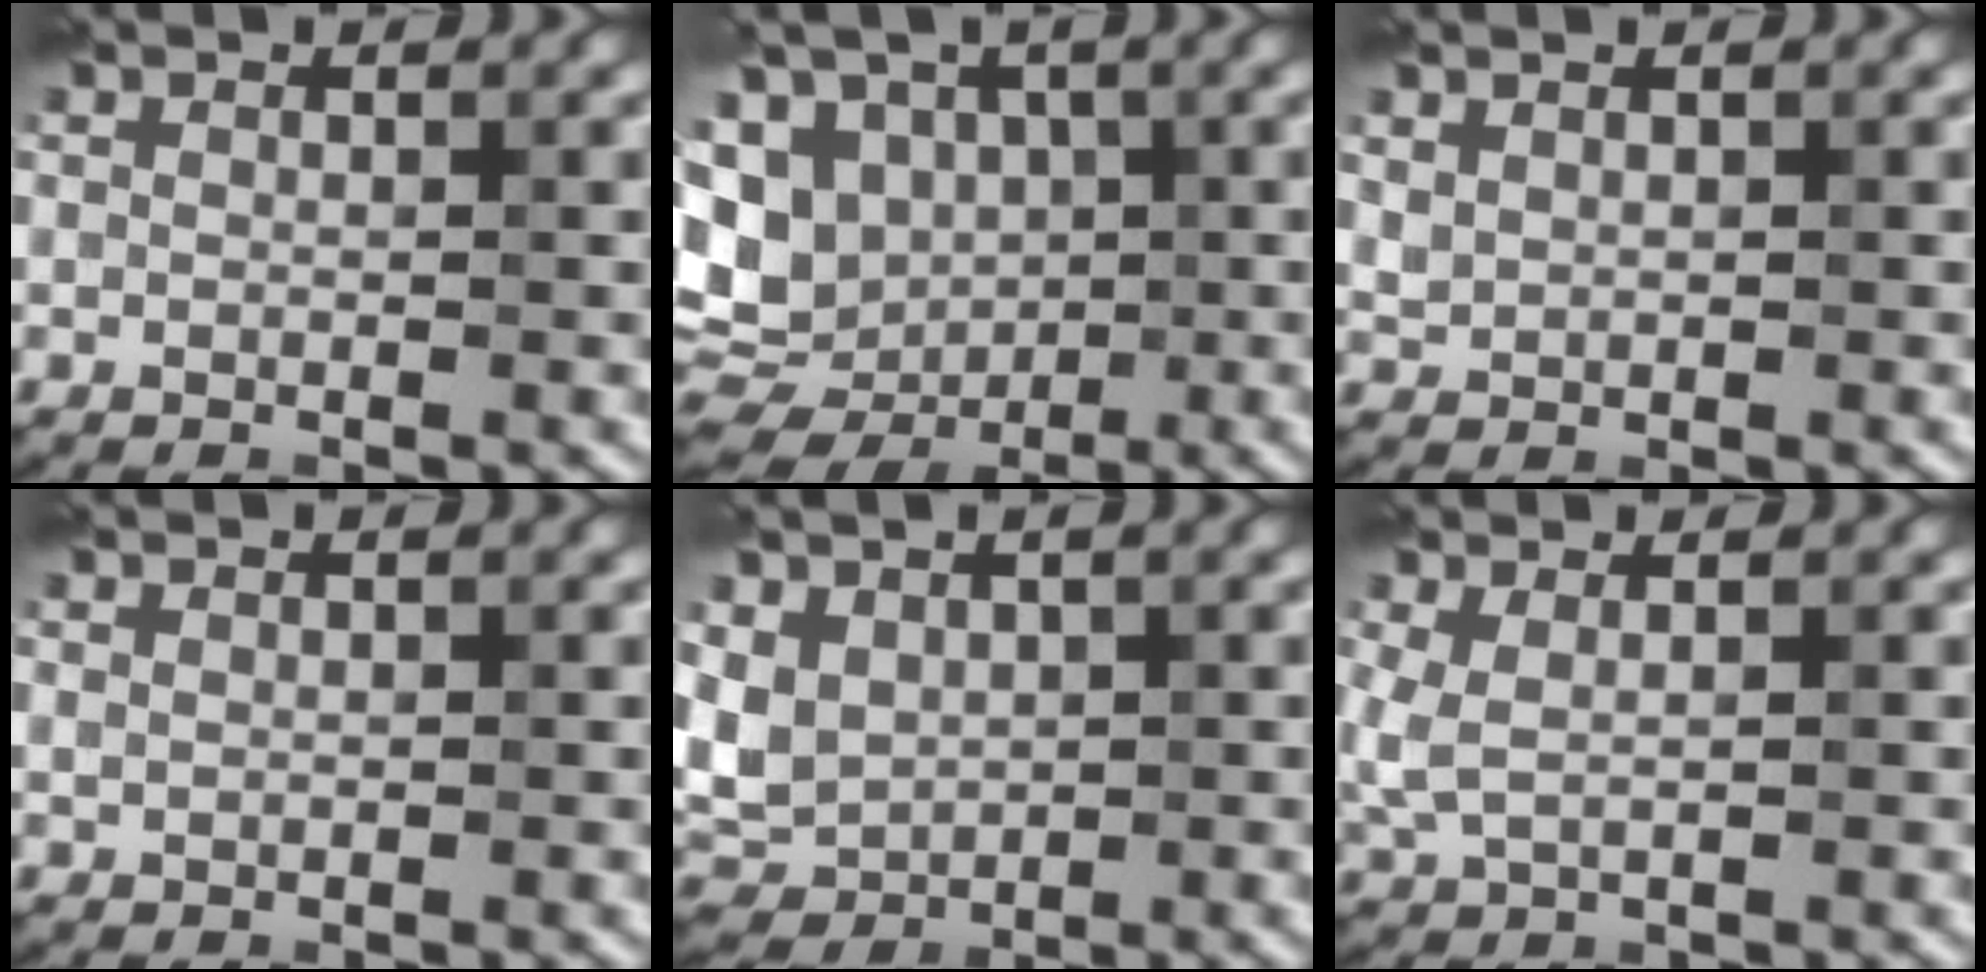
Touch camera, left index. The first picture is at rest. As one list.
[{"total": 12.5, "force": [-0.6, 10.3, 7.2], "torque": [-0.142, 0.003, -0.024]}, {"total": 0.9, "force": [0.6, 0.6, 0.4], "torque": [-0.010, -0.002, 0.018]}, {"total": 0.0}, {"total": 4.4, "force": [0.6, 3.6, 2.5], "torque": [-0.061, -0.006, 0.007]}, {"total": 2.0, "force": [0.5, 0.8, 1.8], "torque": [-0.053, -0.001, 0.011]}]